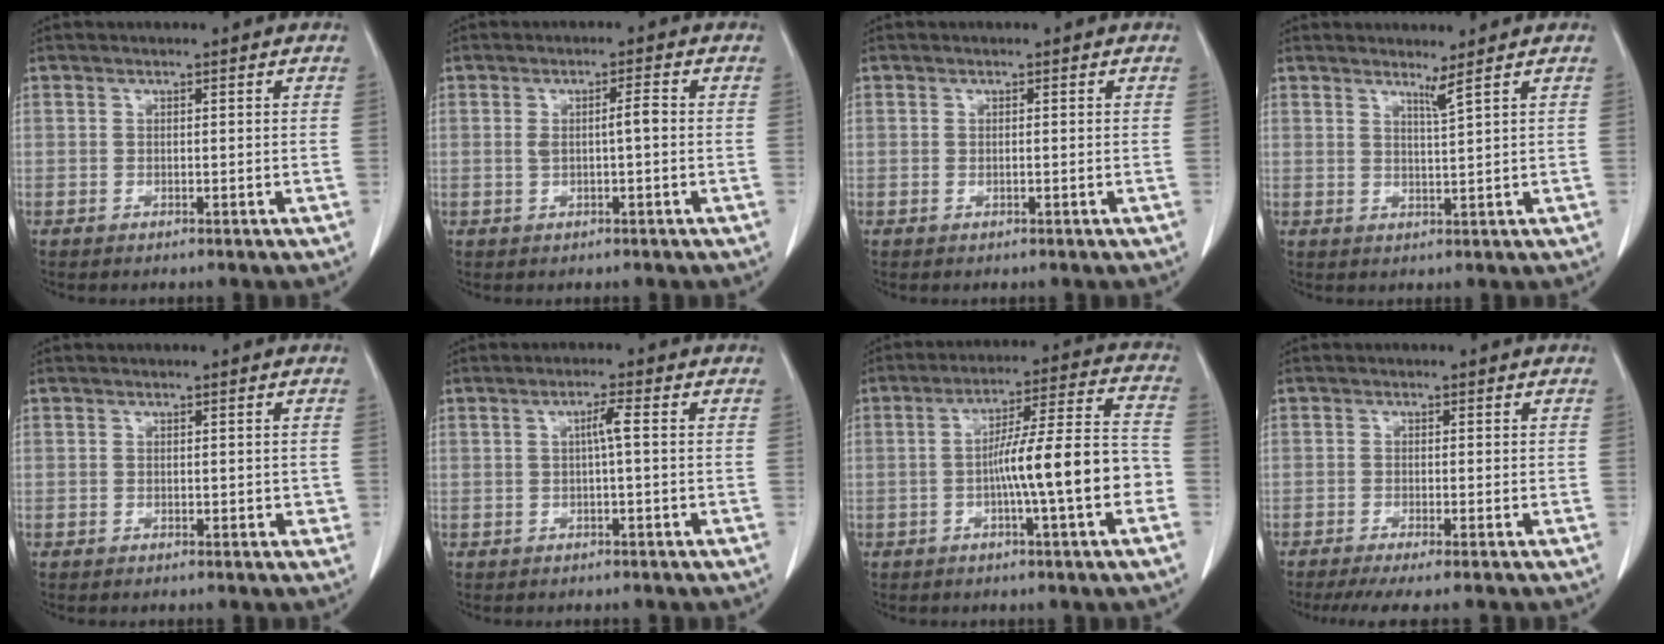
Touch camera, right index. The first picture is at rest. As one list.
[{"total": 2.9, "force": [0.0, 0.3, 2.8], "torque": [-0.051, 0.006, 0.003]}, {"total": 0.0}, {"total": 1.9, "force": [1.5, -0.9, 0.8], "torque": [-0.023, -0.020, 0.029]}, {"total": 1.2, "force": [0.1, 0.9, 0.7], "torque": [-0.004, 0.003, 0.003]}, {"total": 2.3, "force": [0.1, -0.2, 2.2], "torque": [-0.039, 0.004, 0.002]}, {"total": 13.2, "force": [-3.2, 0.2, 12.8], "torque": [-0.205, 0.020, -0.053]}, {"total": 4.8, "force": [-3.7, -0.4, 3.0], "torque": [-0.042, -0.011, -0.061]}]